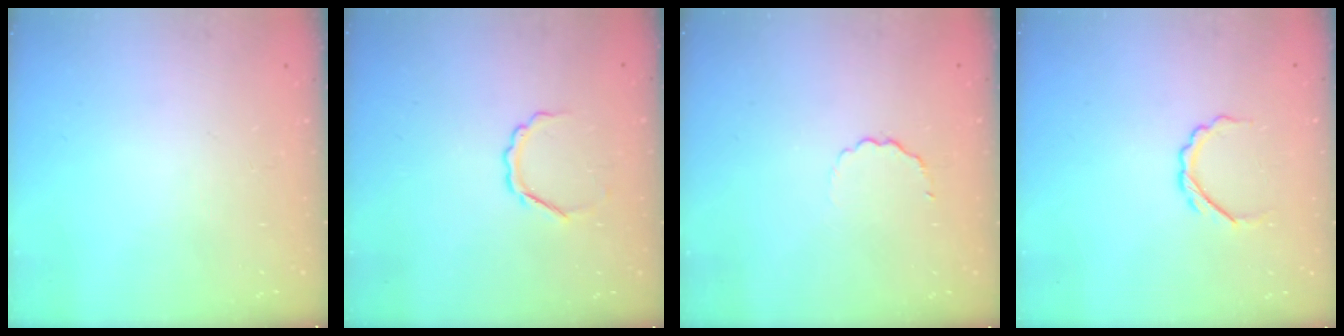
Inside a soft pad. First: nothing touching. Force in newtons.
{"total": 3.3, "press": 3.3, "slide": 0.6}
{"total": 2.7, "press": 2.5, "slide": 0.9}
{"total": 4.9, "press": 4.8, "slide": 1.1}